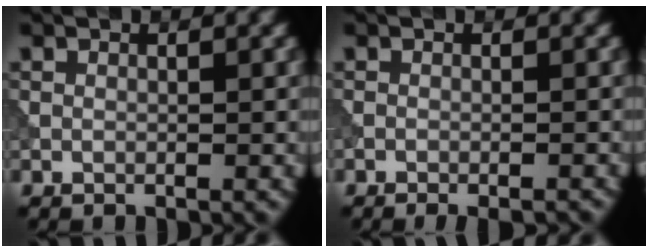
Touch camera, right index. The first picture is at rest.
{"total": 2.4, "force": [-1.8, 0.5, 1.5], "torque": [-0.016, 0.002, -0.022]}